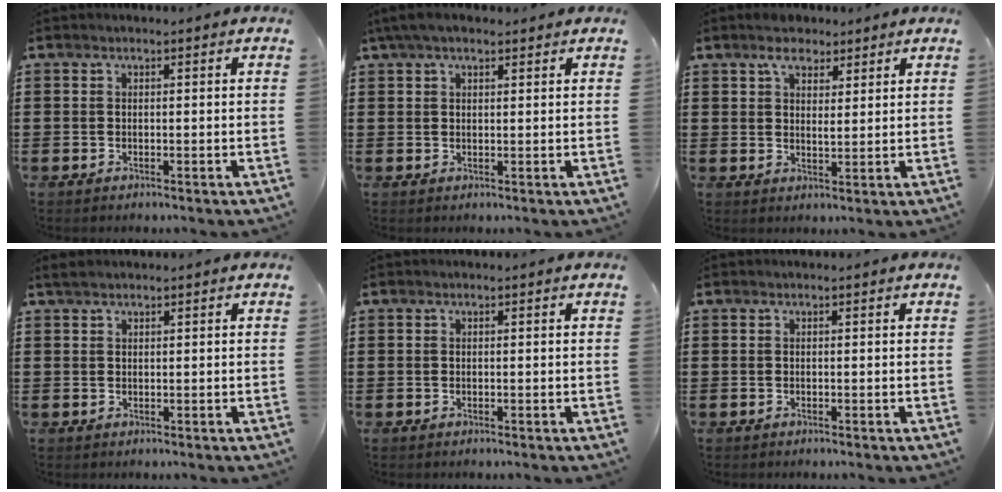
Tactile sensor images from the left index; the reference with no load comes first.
{"total": 3.3, "force": [2.1, 1.2, 2.2], "torque": [-0.048, 0.007, 0.040]}
{"total": 4.8, "force": [3.4, 2.5, 2.2], "torque": [-0.039, 0.002, 0.060]}
{"total": 1.2, "force": [0.9, 0.7, 0.5], "torque": [-0.012, 0.003, 0.017]}
{"total": 0.0}
{"total": 0.0}